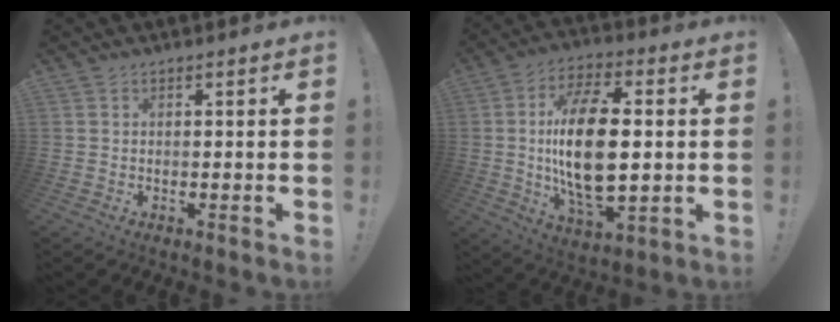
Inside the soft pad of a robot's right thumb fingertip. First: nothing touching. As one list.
[{"total": 20.2, "force": [0.9, 10.0, 17.5], "torque": [-0.331, -0.005, 0.009]}]